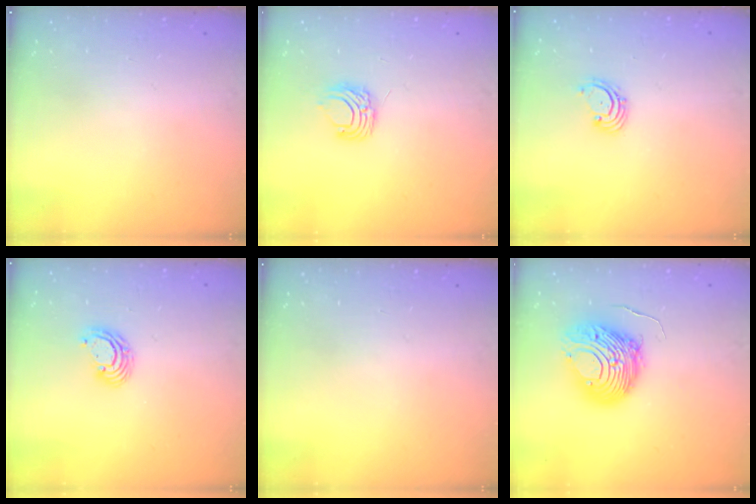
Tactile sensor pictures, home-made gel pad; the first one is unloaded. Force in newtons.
{"total": 6.6, "press": 6.6, "slide": 0.5}
{"total": 1.8, "press": 1.7, "slide": 0.6}
{"total": 5.2, "press": 5.2, "slide": 0.3}
{"total": 0.0}
{"total": 10.9, "press": 10.8, "slide": 1.3}